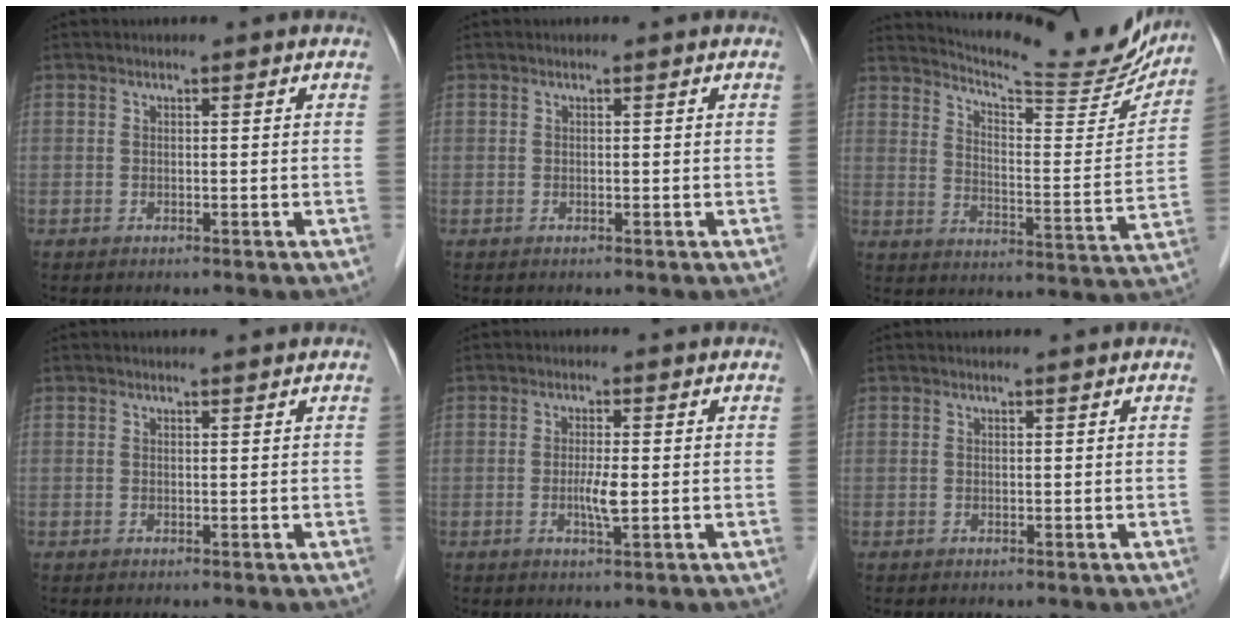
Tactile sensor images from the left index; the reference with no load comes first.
{"total": 0.0}
{"total": 19.5, "force": [18.4, 2.1, 6.1], "torque": [-0.099, -0.058, 0.239]}
{"total": 1.1, "force": [1.1, -0.1, 0.1], "torque": [-0.008, -0.001, 0.016]}
{"total": 2.9, "force": [-0.3, 0.2, 2.8], "torque": [-0.056, -0.005, -0.005]}
{"total": 0.9, "force": [0.9, -0.1, 0.1], "torque": [-0.008, 0.001, 0.012]}